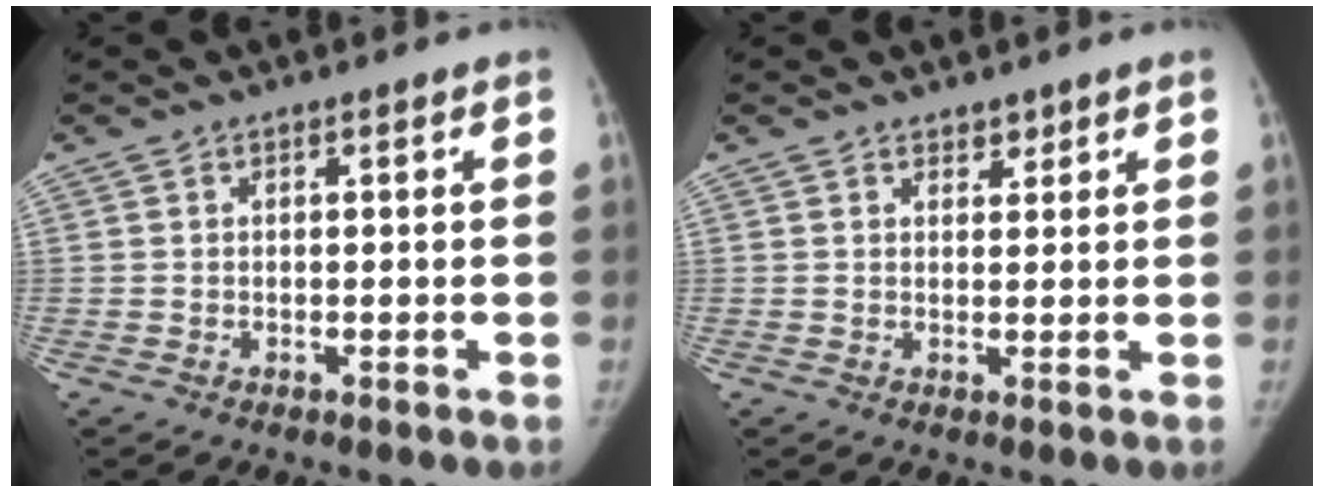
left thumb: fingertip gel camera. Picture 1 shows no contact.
{"total": 1.9, "force": [1.4, 1.1, 0.4], "torque": [0.010, -0.009, 0.018]}